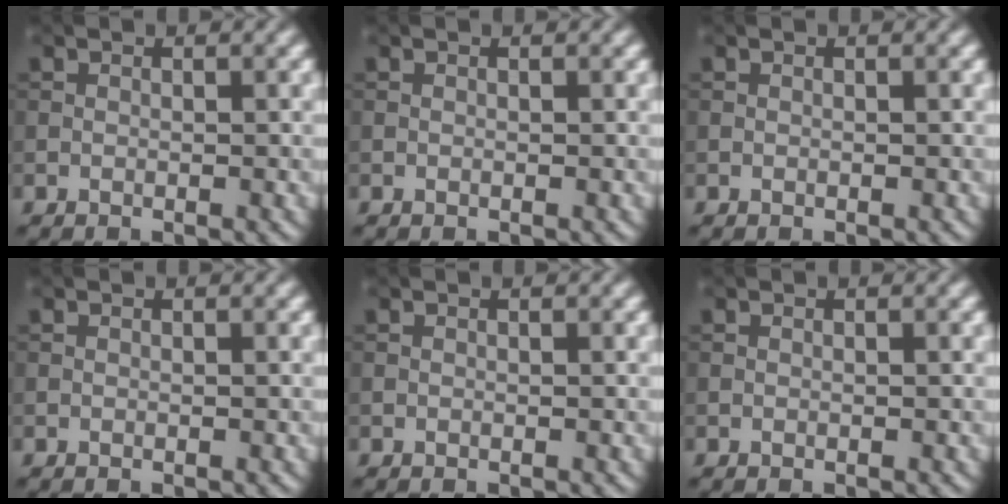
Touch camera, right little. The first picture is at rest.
{"total": 0.0}
{"total": 0.0}
{"total": 0.0}
{"total": 0.0}
{"total": 0.0}